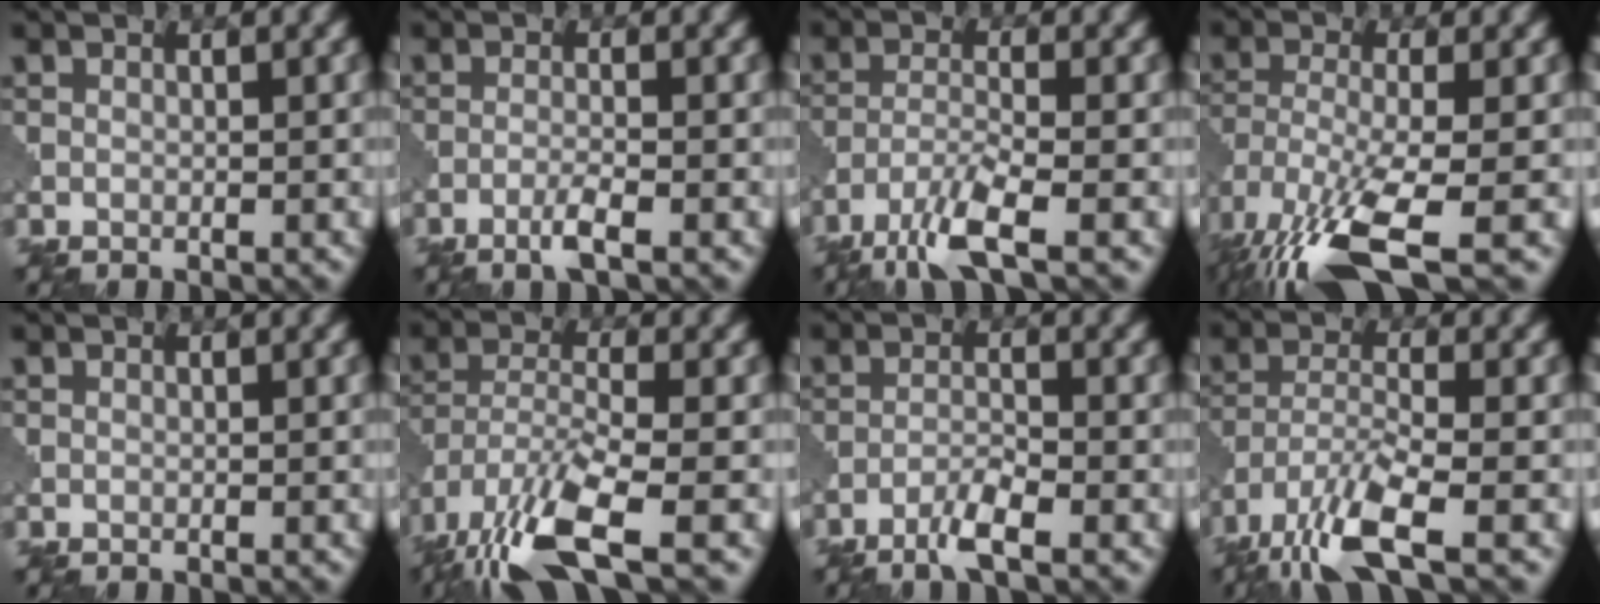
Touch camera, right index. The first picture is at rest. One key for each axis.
{"total": 2.1, "fx": -1.2, "fy": 0.2, "fz": 1.7, "tx": -0.031, "ty": 0.005, "tz": -0.030}
{"total": 5.2, "fx": -3.6, "fy": 0.8, "fz": 3.6, "tx": -0.074, "ty": -0.007, "tz": -0.081}
{"total": 11.1, "fx": -6.6, "fy": 3.1, "fz": 8.3, "tx": -0.182, "ty": -0.018, "tz": -0.124}
{"total": 0.0}
{"total": 9.9, "fx": -6.2, "fy": 3.2, "fz": 7.1, "tx": -0.147, "ty": -0.015, "tz": -0.126}
{"total": 2.8, "fx": -2.0, "fy": 0.2, "fz": 1.9, "tx": -0.040, "ty": 0.003, "tz": -0.046}
{"total": 7.7, "fx": -5.3, "fy": 1.9, "fz": 5.4, "tx": -0.109, "ty": -0.008, "tz": -0.111}